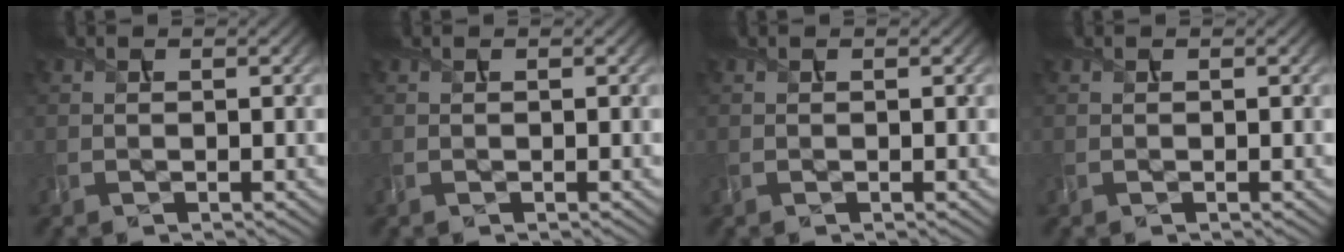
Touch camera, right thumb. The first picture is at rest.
{"total": 0.0}
{"total": 0.0}
{"total": 0.0}